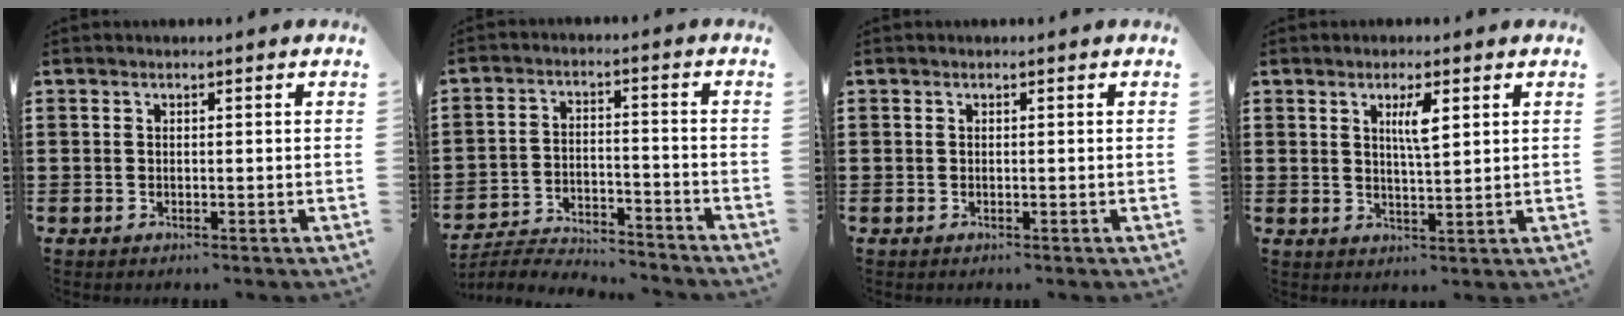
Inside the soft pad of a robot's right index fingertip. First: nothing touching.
{"total": 4.7, "force": [-4.6, 0.2, 0.8], "torque": [-0.024, 0.000, -0.096]}
{"total": 0.0}
{"total": 3.7, "force": [1.5, 0.7, 3.3], "torque": [-0.060, 0.002, 0.020]}